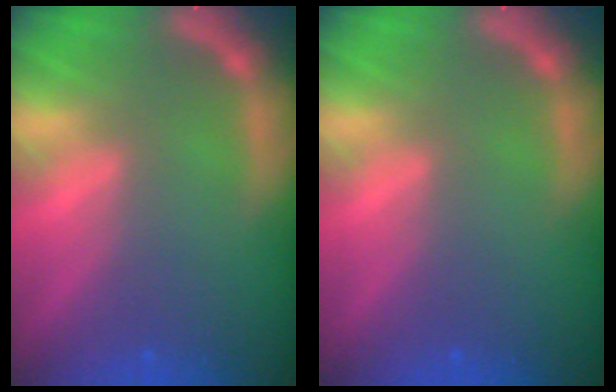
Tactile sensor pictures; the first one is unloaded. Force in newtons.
{"total": 0.0}